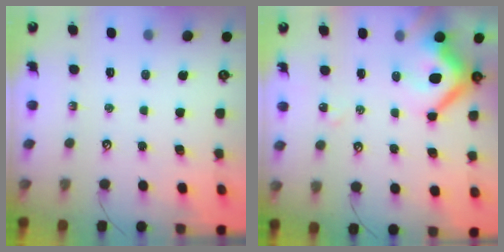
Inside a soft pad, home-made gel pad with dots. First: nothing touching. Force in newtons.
{"total": 11.0, "press": 10.9, "slide": 1.3}